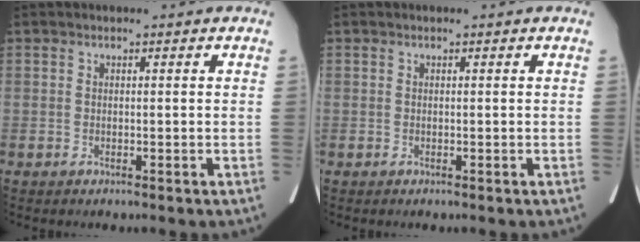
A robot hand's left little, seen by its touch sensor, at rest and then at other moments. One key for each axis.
{"total": 0.0}